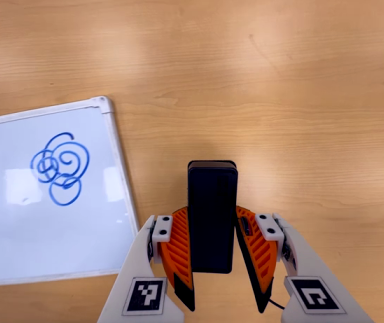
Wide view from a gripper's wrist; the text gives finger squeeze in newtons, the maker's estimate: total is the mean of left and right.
{"total": 5.8, "left": 4.9, "right": 6.7}